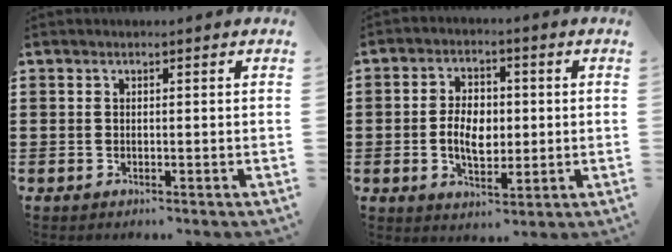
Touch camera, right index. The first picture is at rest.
{"total": 6.3, "force": [-0.4, 3.8, 5.0], "torque": [-0.097, 0.005, -0.012]}